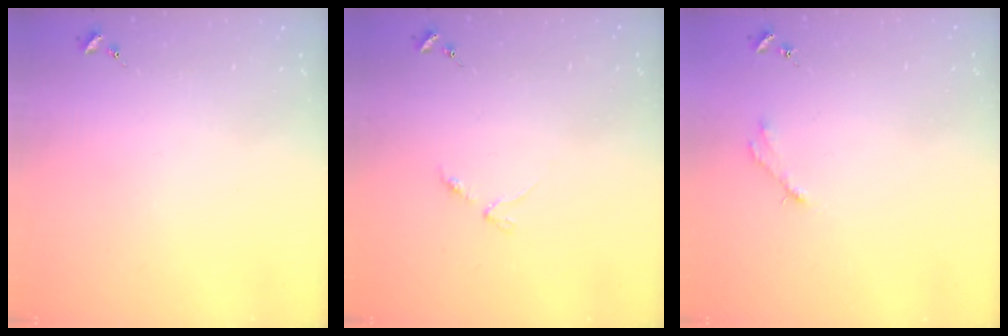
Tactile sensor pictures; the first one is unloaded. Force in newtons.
{"total": 2.9, "press": 2.8, "slide": 0.4}
{"total": 2.8, "press": 2.8, "slide": 0.4}